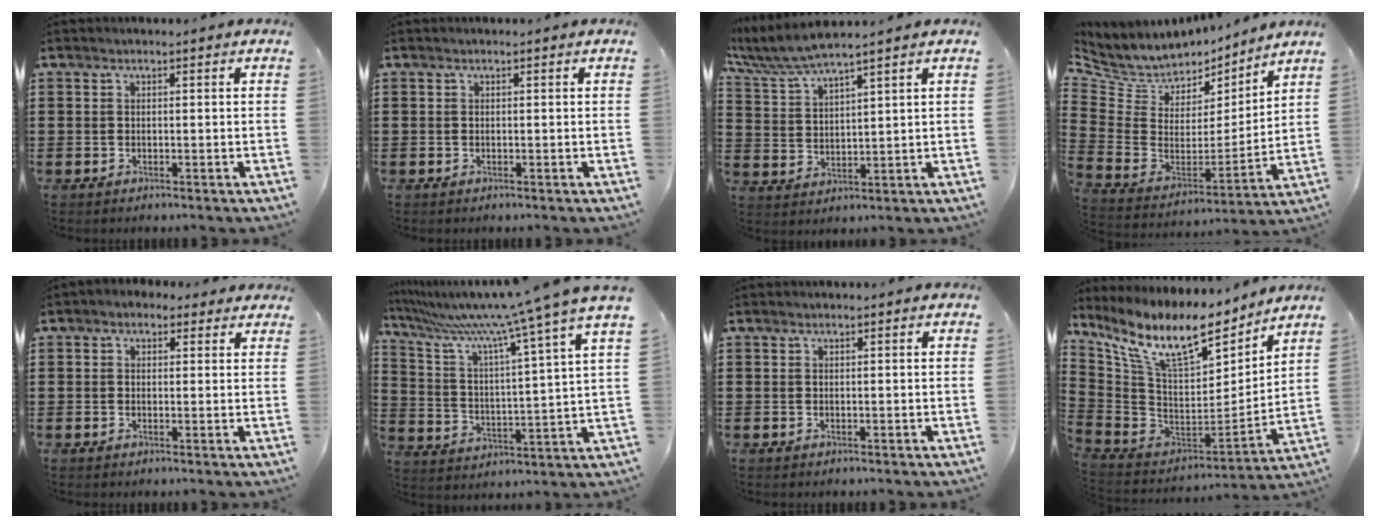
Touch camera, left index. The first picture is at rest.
{"total": 0.0}
{"total": 5.6, "force": [5.0, 0.2, 2.5], "torque": [-0.068, -0.022, 0.087]}
{"total": 6.8, "force": [5.7, 3.6, 0.8], "torque": [-0.058, -0.049, 0.106]}
{"total": 1.7, "force": [1.1, 1.3, 0.4], "torque": [-0.006, 0.006, 0.018]}
{"total": 10.2, "force": [9.2, -1.0, 4.3], "torque": [-0.129, -0.071, 0.147]}
{"total": 0.0}
{"total": 13.3, "force": [9.2, 4.0, 8.8], "torque": [-0.195, -0.054, 0.160]}